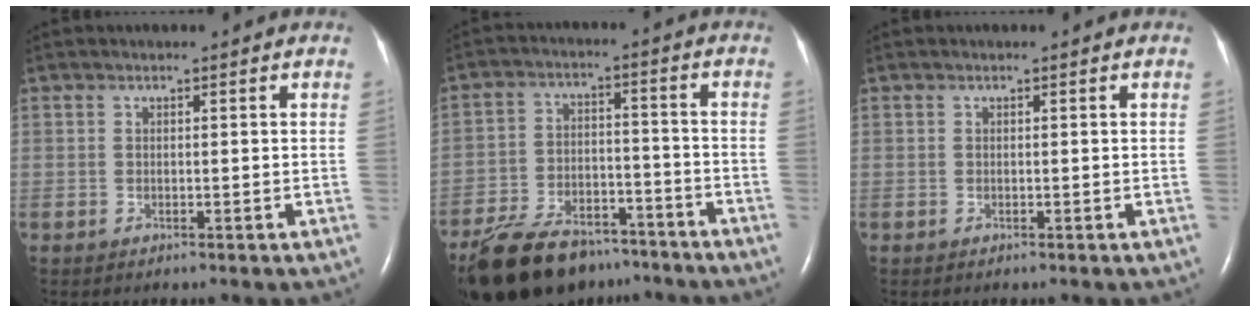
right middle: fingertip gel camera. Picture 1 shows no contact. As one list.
[{"total": 16.9, "force": [-13.7, 6.8, 7.0], "torque": [-0.151, -0.002, -0.218]}, {"total": 0.0}]